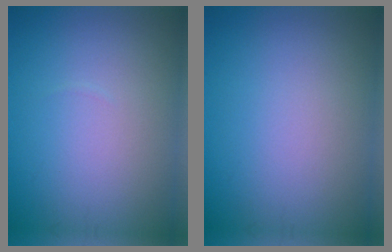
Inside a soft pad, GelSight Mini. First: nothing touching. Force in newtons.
{"total": 0.0}